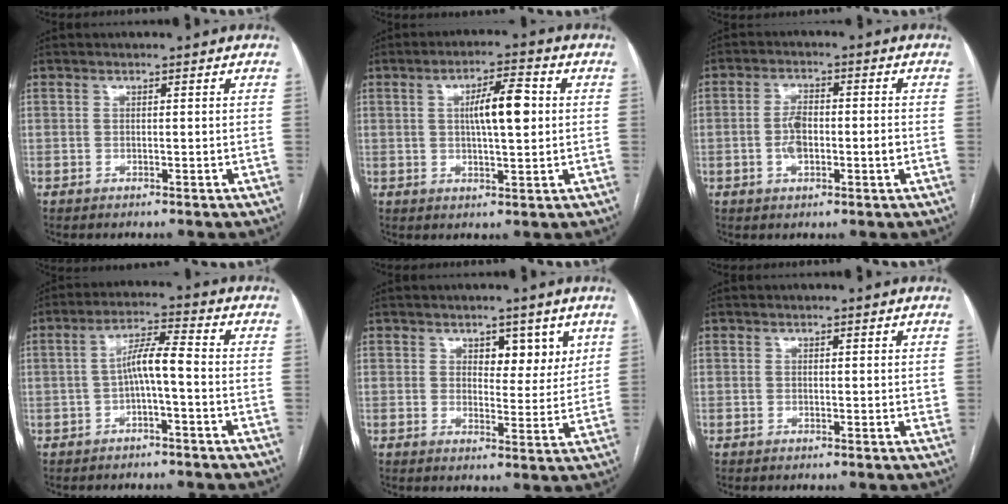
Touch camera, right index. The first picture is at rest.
{"total": 7.4, "force": [1.1, 1.5, 7.1], "torque": [-0.121, 0.014, 0.020]}
{"total": 5.5, "force": [-0.9, 2.3, 4.9], "torque": [-0.103, 0.009, -0.017]}
{"total": 5.5, "force": [-1.1, 0.5, 5.4], "torque": [-0.096, 0.021, -0.018]}
{"total": 5.3, "force": [2.9, 3.0, 3.3], "torque": [-0.027, -0.003, 0.039]}
{"total": 0.9, "force": [0.5, 0.5, 0.5], "torque": [-0.001, -0.001, 0.003]}